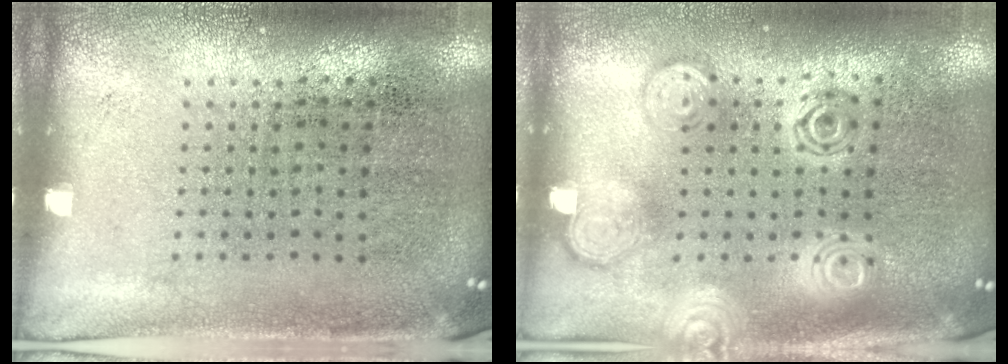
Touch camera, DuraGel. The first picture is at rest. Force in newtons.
{"total": 1.9, "press": 1.9, "slide": 0.2}